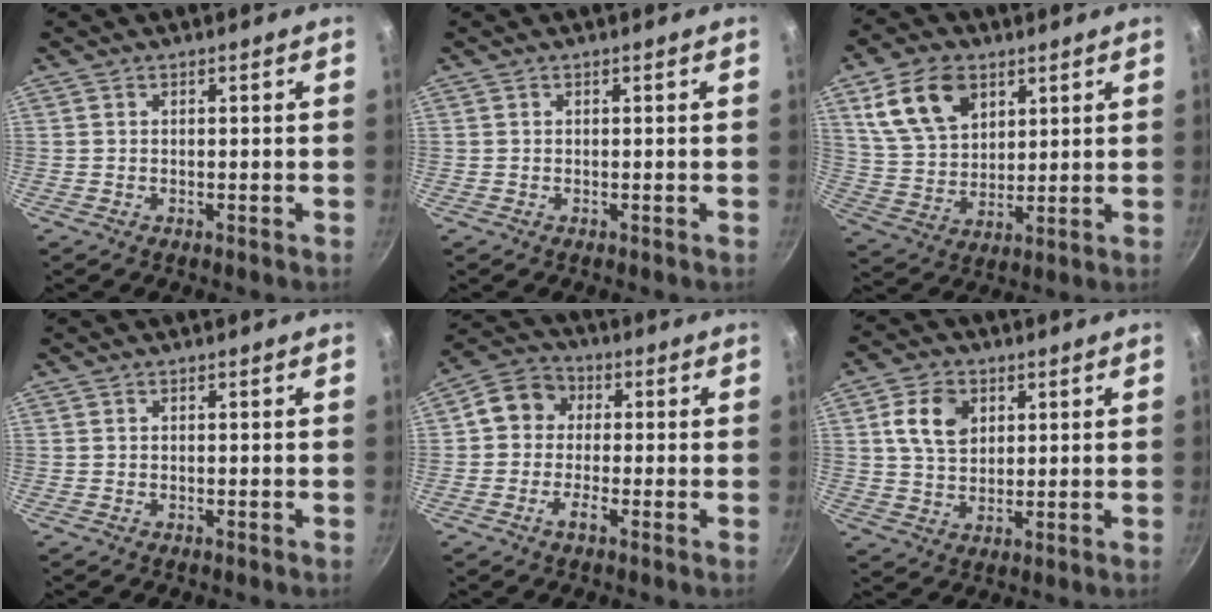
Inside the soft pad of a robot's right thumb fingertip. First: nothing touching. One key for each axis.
{"total": 0.0}
{"total": 13.3, "fx": 6.1, "fy": 8.8, "fz": 7.9, "tx": -0.125, "ty": -0.014, "tz": 0.123}
{"total": 0.0}
{"total": 7.2, "fx": -0.9, "fy": 5.8, "fz": 4.0, "tx": -0.054, "ty": 0.024, "tz": -0.040}
{"total": 8.3, "fx": 2.6, "fy": 6.1, "fz": 5.0, "tx": -0.073, "ty": -0.001, "tz": 0.046}